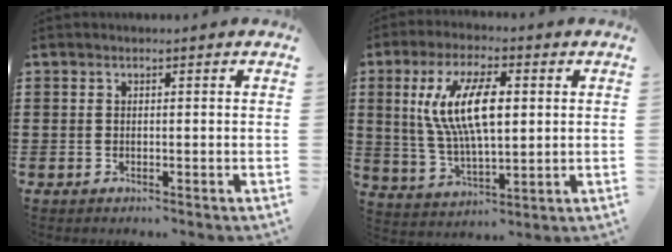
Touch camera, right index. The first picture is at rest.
{"total": 11.7, "force": [2.3, 4.5, 10.6], "torque": [-0.230, 0.005, 0.032]}